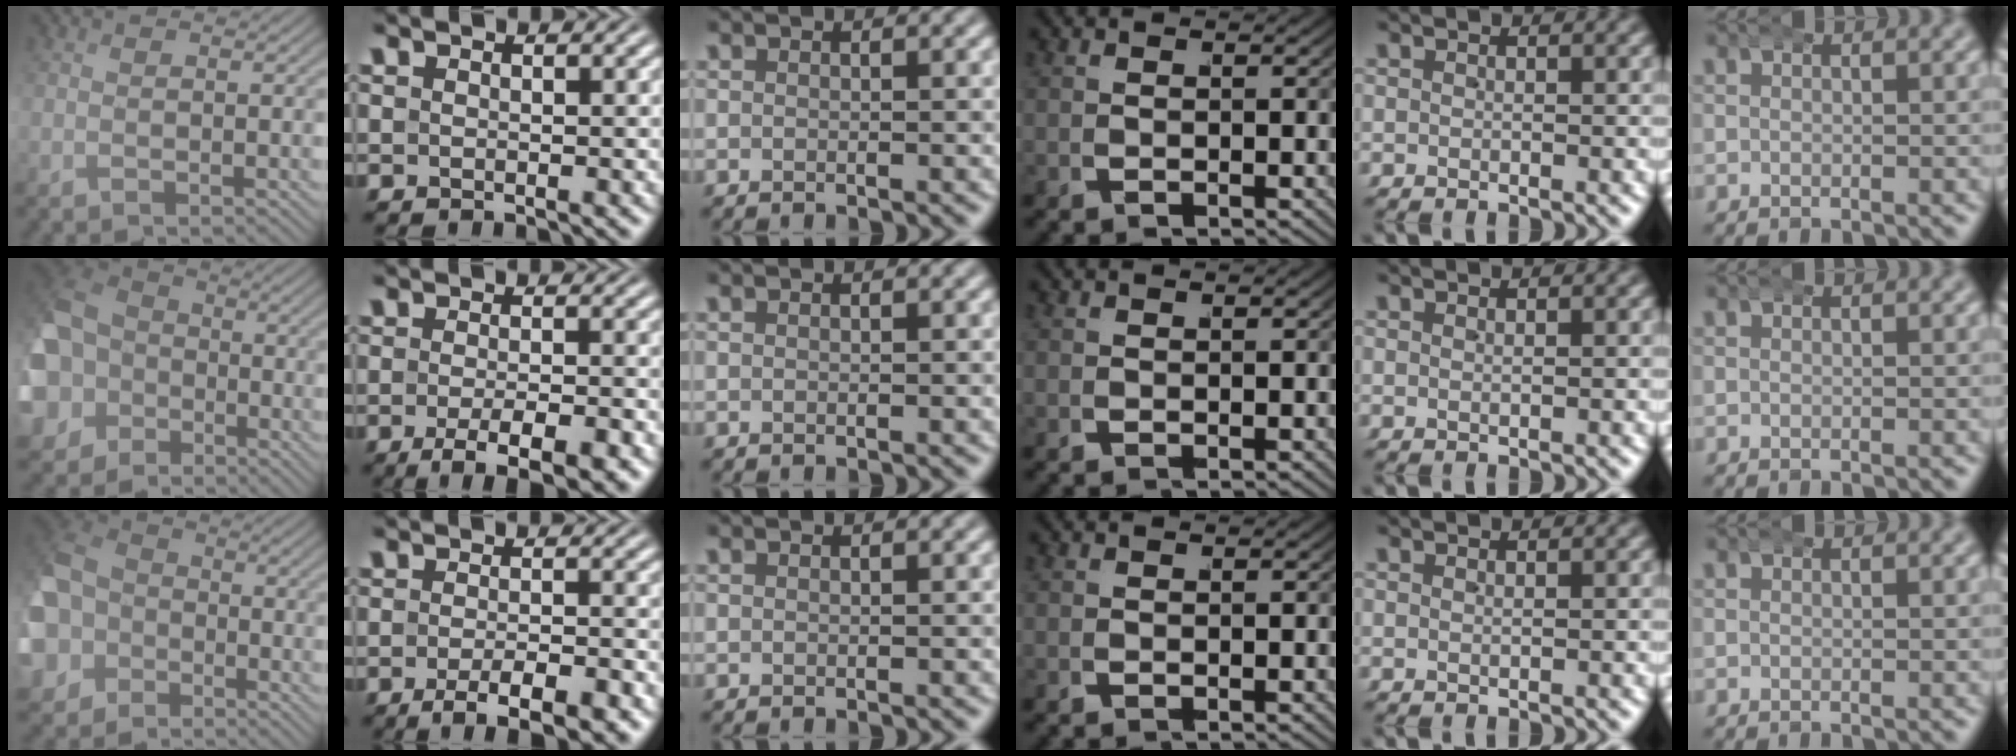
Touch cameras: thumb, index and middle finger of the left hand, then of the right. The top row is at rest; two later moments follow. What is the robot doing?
{"motion": "wrap", "object": "arm wrap"}